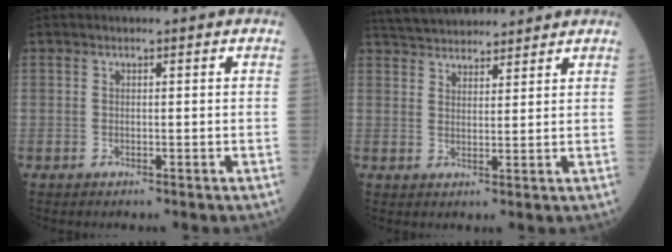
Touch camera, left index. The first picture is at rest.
{"total": 12.0, "force": [11.1, 3.0, 3.4], "torque": [-0.049, 0.037, 0.177]}